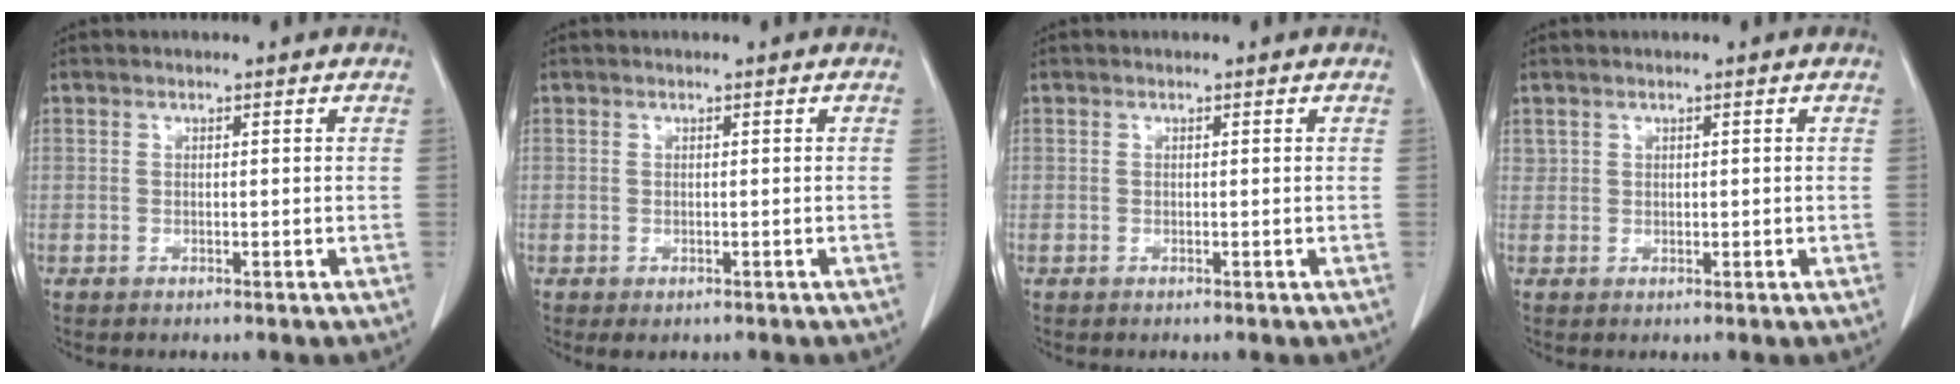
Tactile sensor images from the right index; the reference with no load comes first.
{"total": 1.2, "force": [-0.6, 0.7, 0.6], "torque": [-0.007, 0.000, -0.002]}
{"total": 0.0}
{"total": 0.9, "force": [0.6, 0.7, 0.2], "torque": [0.005, 0.004, 0.011]}